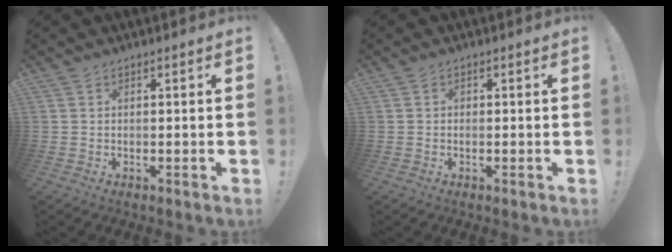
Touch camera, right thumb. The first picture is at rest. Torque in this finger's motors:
{"motor_torque": [-0.01, 0.17, 0.15, -0.10, -0.02]}